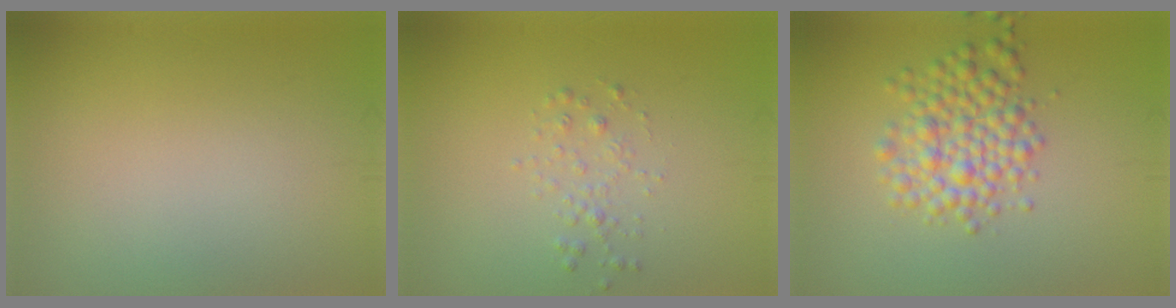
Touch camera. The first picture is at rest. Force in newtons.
{"total": 1.2, "press": 1.2, "slide": 0.0}
{"total": 4.5, "press": 4.5, "slide": 0.1}